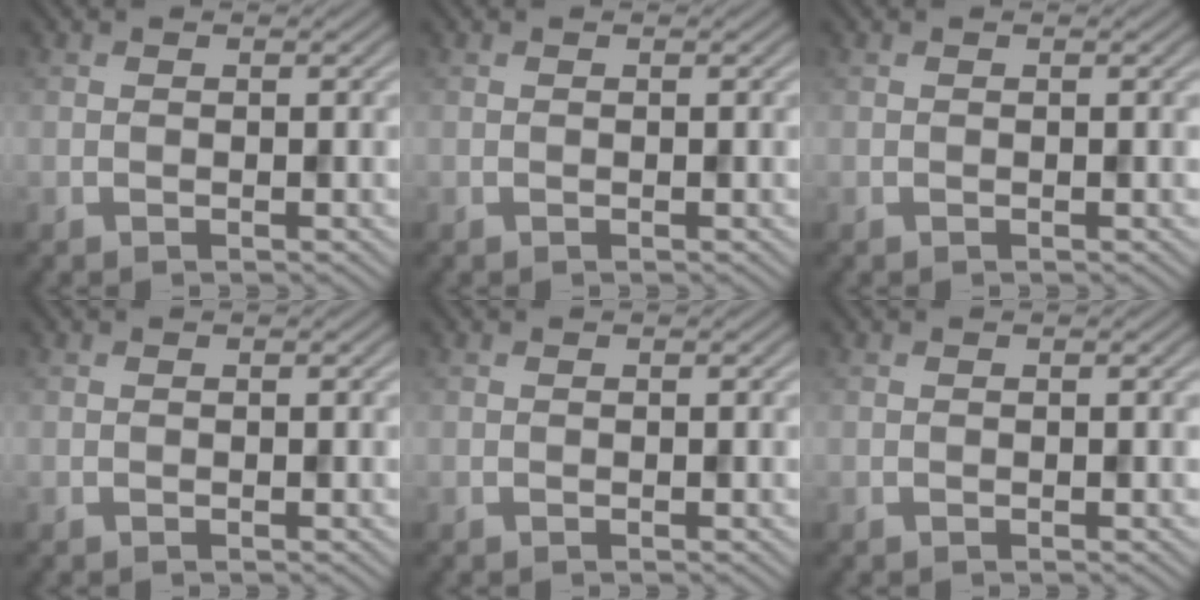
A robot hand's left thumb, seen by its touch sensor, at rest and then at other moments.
{"total": 0.0}
{"total": 0.0}
{"total": 0.0}
{"total": 0.0}
{"total": 0.0}